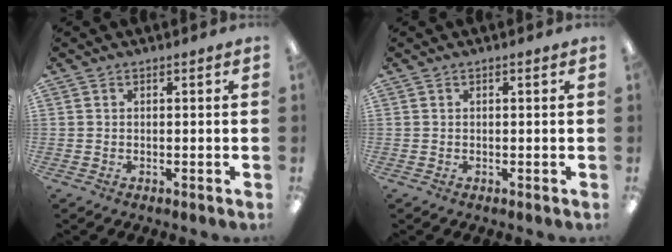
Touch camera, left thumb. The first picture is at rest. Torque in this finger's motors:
{"motor_torque": [-0.25, 0.01, -0.47, 0.08, 0.00]}